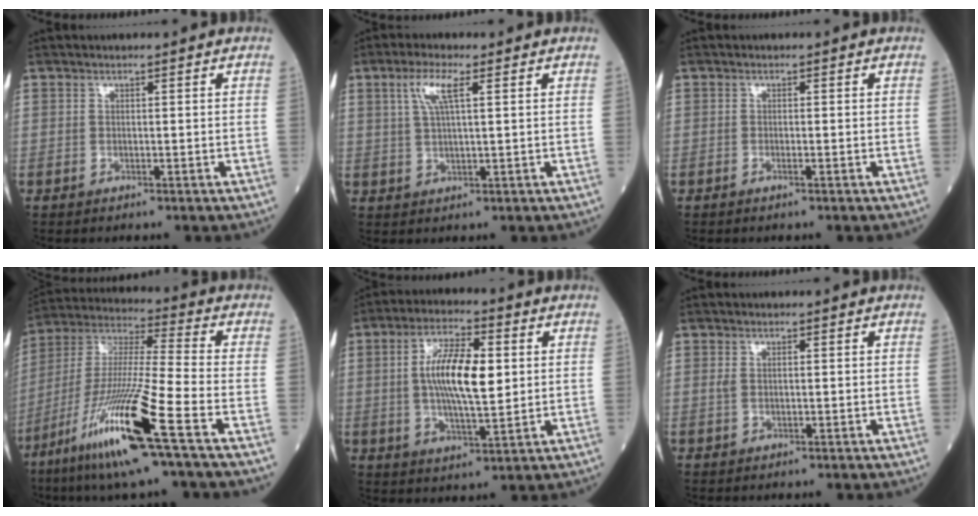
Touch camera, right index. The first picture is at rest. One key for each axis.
{"total": 5.0, "fx": 2.0, "fy": 0.7, "fz": 4.5, "tx": -0.097, "ty": 0.008, "tz": 0.042}
{"total": 0.6, "fx": -0.4, "fy": -0.1, "fz": 0.5, "tx": -0.009, "ty": -0.001, "tz": -0.007}
{"total": 18.6, "fx": -9.2, "fy": -0.6, "fz": 16.2, "tx": -0.351, "ty": -0.046, "tz": -0.181}
{"total": 11.3, "fx": 1.4, "fy": 3.2, "fz": 10.8, "tx": -0.202, "ty": 0.008, "tz": 0.023}
{"total": 1.5, "fx": 0.2, "fy": 0.7, "fz": 1.3, "tx": -0.034, "ty": 0.008, "tz": 0.005}